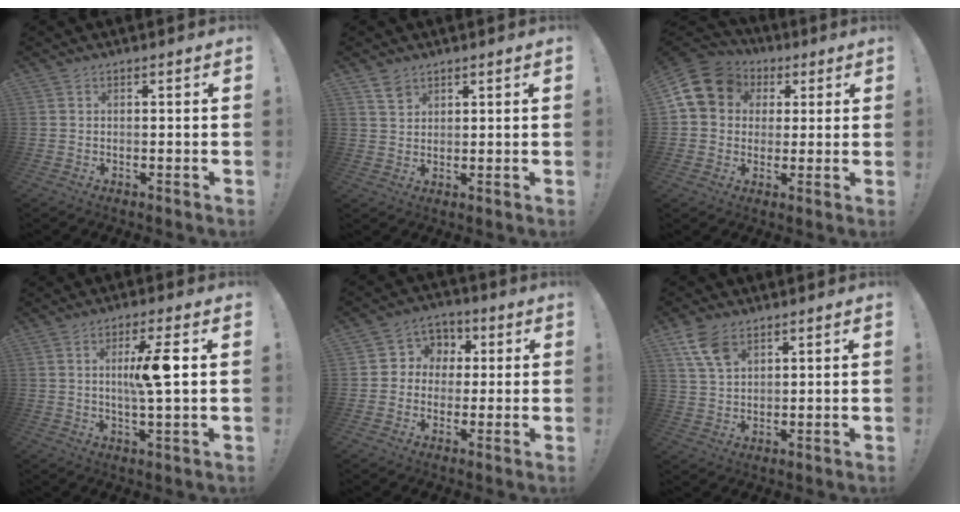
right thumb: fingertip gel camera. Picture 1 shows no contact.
{"total": 3.9, "force": [2.8, 2.4, 1.2], "torque": [-0.010, -0.016, 0.052]}
{"total": 12.9, "force": [3.7, 10.9, 5.9], "torque": [-0.094, -0.004, 0.076]}
{"total": 9.2, "force": [1.4, 0.3, 9.1], "torque": [-0.159, -0.002, 0.014]}
{"total": 7.1, "force": [-0.5, 6.8, 2.0], "torque": [-0.022, 0.011, -0.002]}
{"total": 8.3, "force": [4.8, 4.6, 5.0], "torque": [-0.093, -0.013, 0.095]}